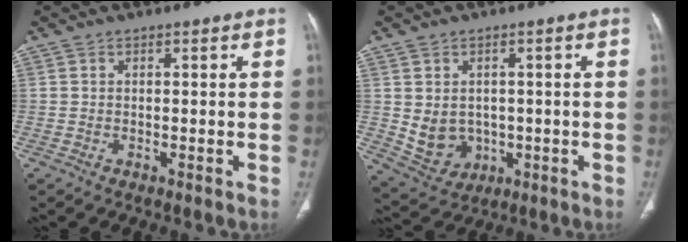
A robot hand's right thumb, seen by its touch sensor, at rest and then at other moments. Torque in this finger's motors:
{"motor_torque": [-0.63, 0.72, 0.43, 0.38, 0.22]}